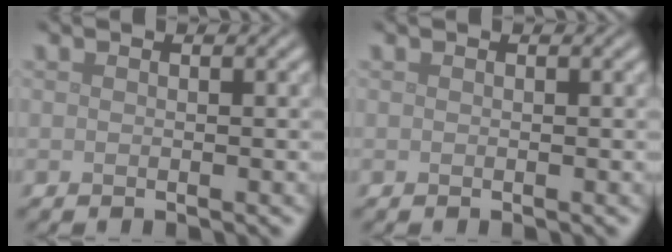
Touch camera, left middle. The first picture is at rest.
{"total": 0.0}